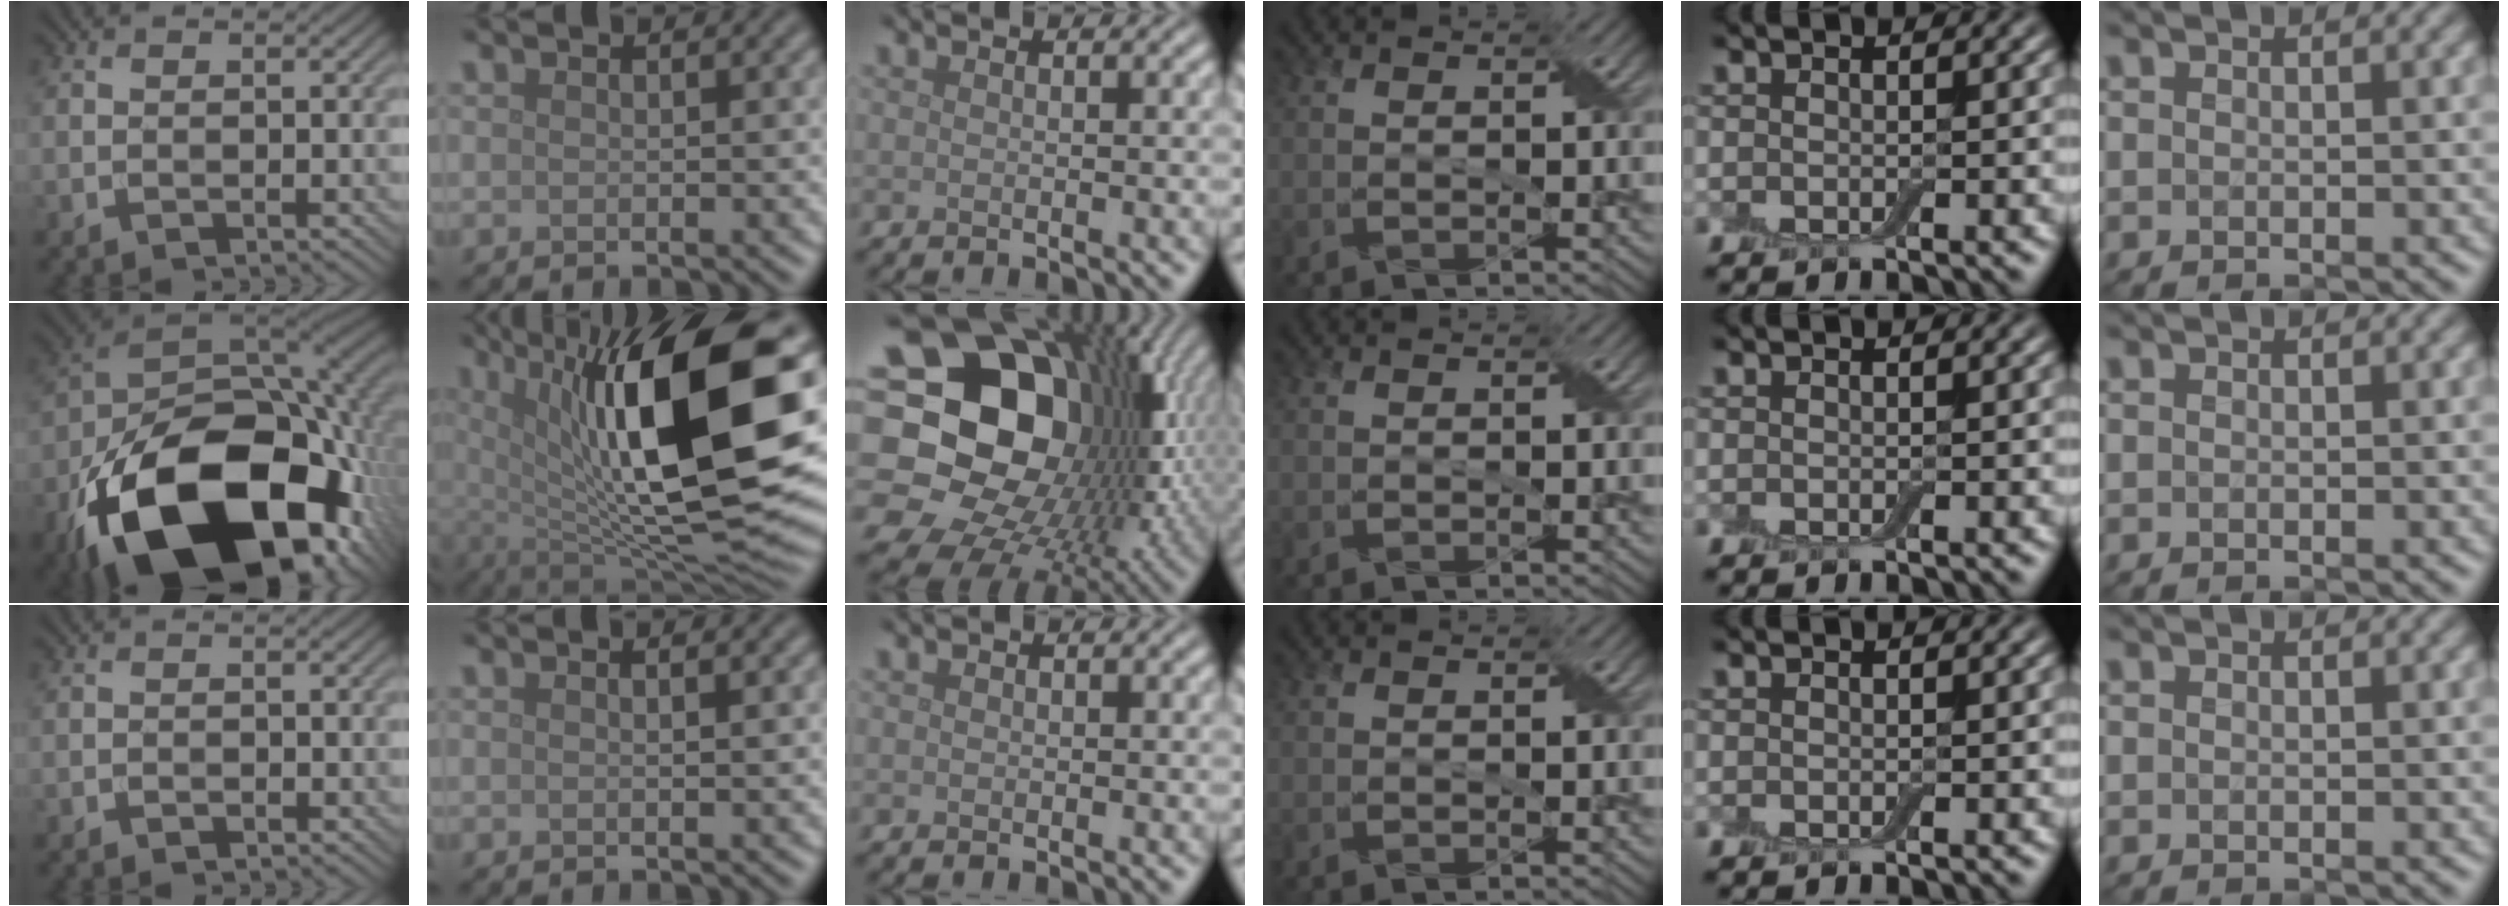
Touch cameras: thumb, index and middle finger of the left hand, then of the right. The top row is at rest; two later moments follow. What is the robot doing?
{"motion": "peel", "object": "aluminum foil"}